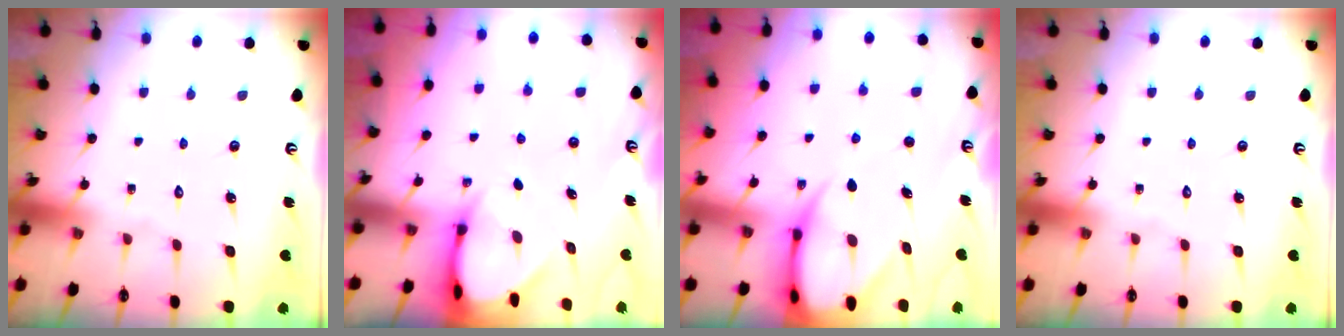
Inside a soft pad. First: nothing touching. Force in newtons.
{"total": 4.0, "press": 4.0, "slide": 0.3}
{"total": 9.0, "press": 8.9, "slide": 1.0}
{"total": 0.0}